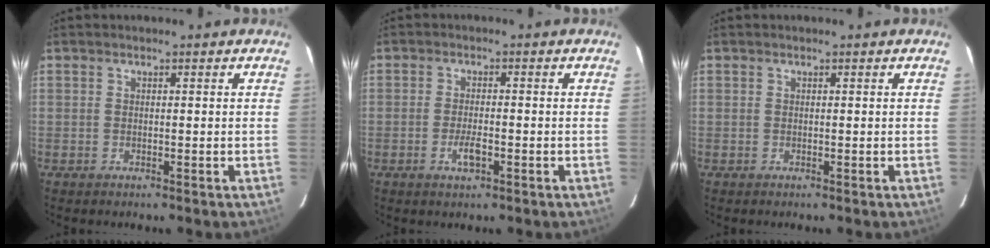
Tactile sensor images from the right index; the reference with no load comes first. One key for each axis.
{"total": 3.4, "fx": -1.5, "fy": 1.1, "fz": 2.8, "tx": -0.059, "ty": -0.003, "tz": -0.027}
{"total": 0.0}